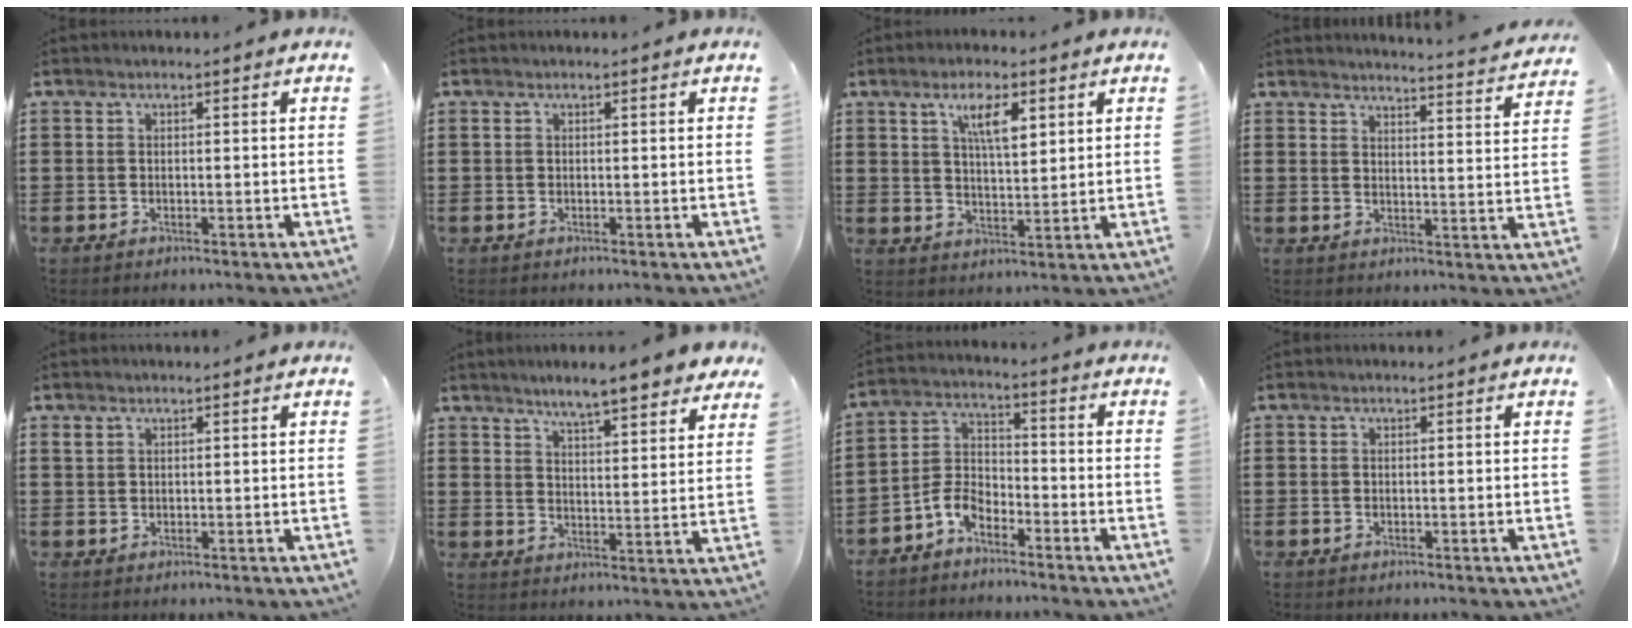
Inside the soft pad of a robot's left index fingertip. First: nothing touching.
{"total": 0.0}
{"total": 6.6, "force": [3.5, 2.3, 5.1], "torque": [-0.094, 0.004, 0.056]}
{"total": 3.7, "force": [3.6, -0.7, 0.4], "torque": [-0.015, -0.034, 0.059]}
{"total": 1.0, "force": [0.7, 0.6, 0.4], "torque": [-0.010, 0.004, 0.013]}
{"total": 5.9, "force": [5.4, 0.2, 2.3], "torque": [-0.059, -0.023, 0.092]}
{"total": 5.2, "force": [-4.1, 2.4, 2.2], "torque": [-0.061, 0.005, -0.085]}
{"total": 0.0}